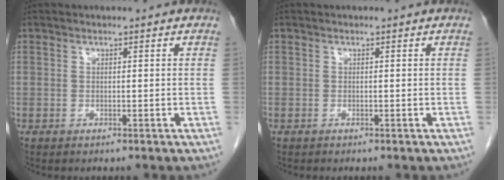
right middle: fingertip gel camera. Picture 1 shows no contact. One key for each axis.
{"total": 0.0}